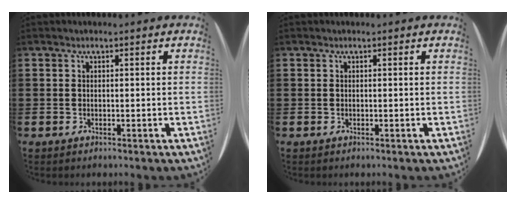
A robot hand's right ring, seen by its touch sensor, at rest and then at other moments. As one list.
[{"total": 0.0}]